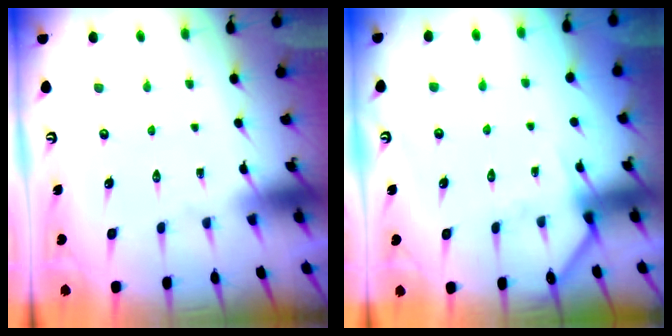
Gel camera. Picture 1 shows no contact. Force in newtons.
{"total": 3.7, "press": 3.7, "slide": 0.3}